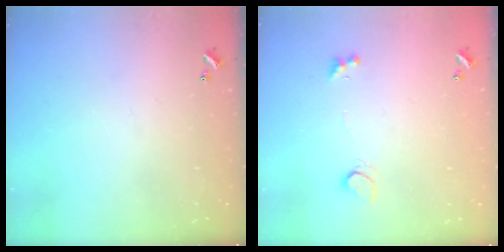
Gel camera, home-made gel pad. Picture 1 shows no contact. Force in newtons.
{"total": 2.5, "press": 2.2, "slide": 1.2}